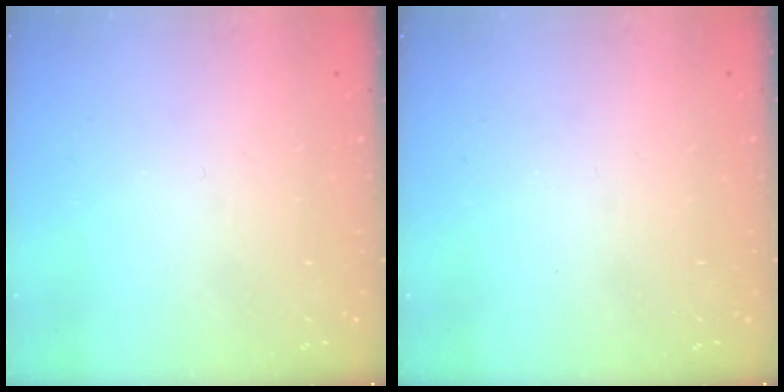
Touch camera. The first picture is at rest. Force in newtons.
{"total": 0.0}